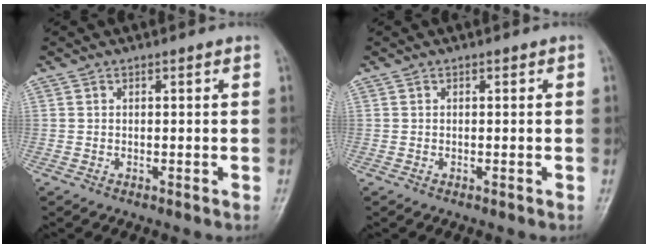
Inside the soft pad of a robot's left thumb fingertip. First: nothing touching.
{"total": 0.0}